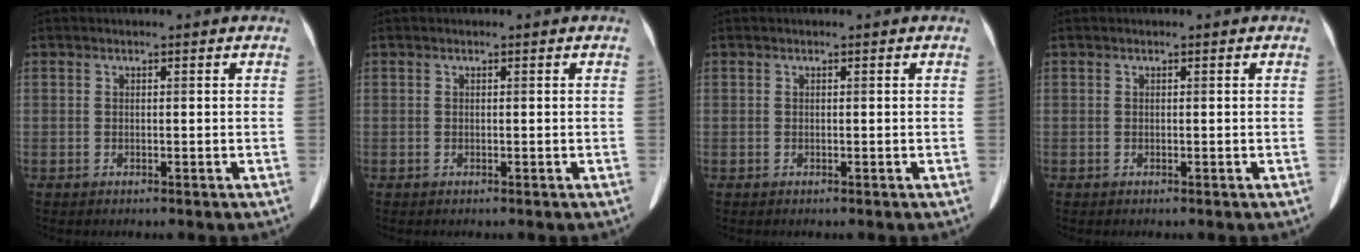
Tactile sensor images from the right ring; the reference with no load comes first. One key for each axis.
{"total": 0.0}
{"total": 0.0}
{"total": 0.0}